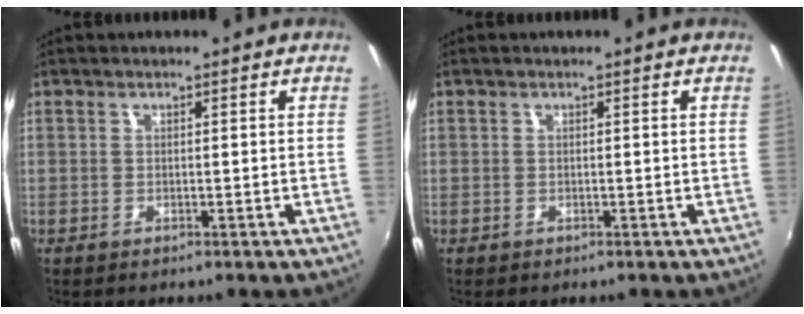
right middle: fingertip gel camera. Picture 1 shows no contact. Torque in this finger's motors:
{"motor_torque": [-0.05, -0.20, -0.02, -0.01]}